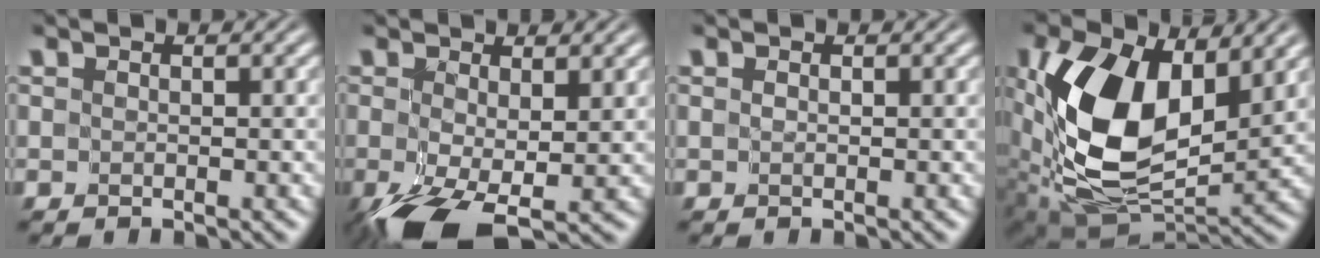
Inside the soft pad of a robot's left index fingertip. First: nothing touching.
{"total": 6.2, "force": [-2.3, 2.9, 5.0], "torque": [-0.115, -0.022, -0.037]}
{"total": 0.0}
{"total": 13.1, "force": [2.8, 8.0, 9.9], "torque": [-0.204, -0.015, 0.054]}